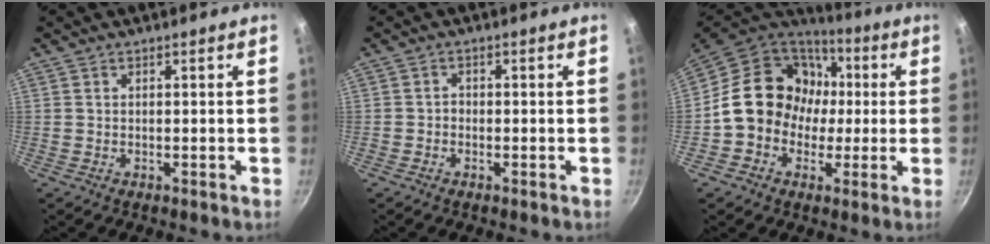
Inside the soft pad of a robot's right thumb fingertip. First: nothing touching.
{"total": 1.1, "force": [-0.6, 0.9, 0.4], "torque": [-0.003, 0.004, -0.014]}
{"total": 17.8, "force": [0.2, 15.5, 8.8], "torque": [-0.106, 0.048, -0.007]}